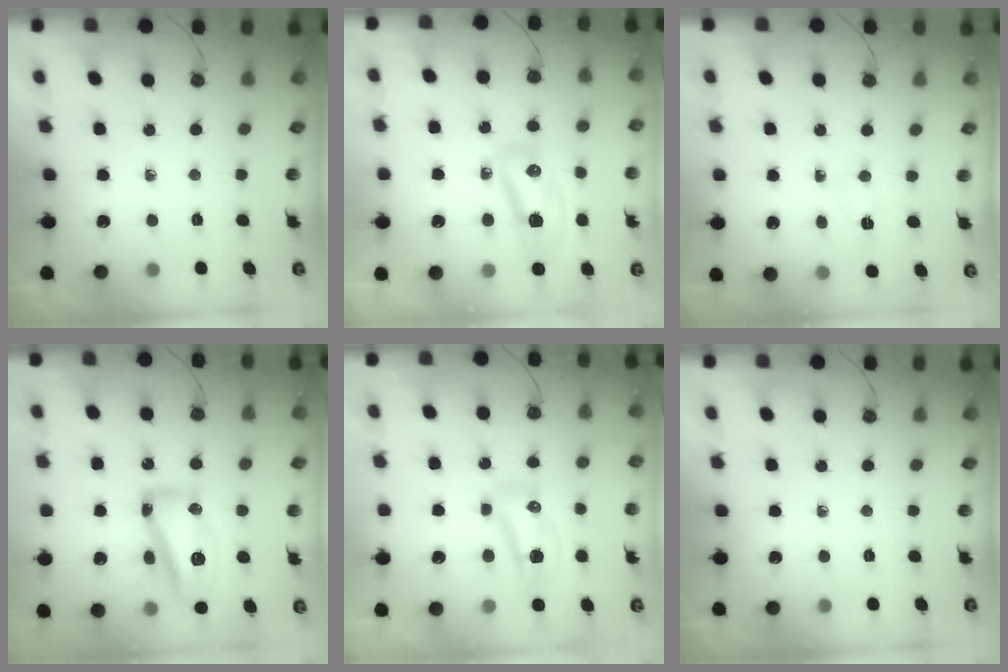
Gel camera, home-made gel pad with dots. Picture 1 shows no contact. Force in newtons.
{"total": 17.0, "press": 13.5, "slide": 10.4}
{"total": 3.1, "press": 3.1, "slide": 0.6}
{"total": 14.1, "press": 14.0, "slide": 1.4}
{"total": 8.4, "press": 8.3, "slide": 1.2}
{"total": 0.0}